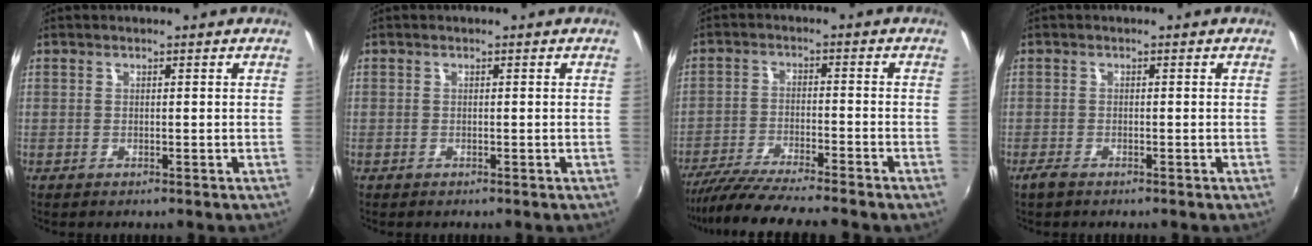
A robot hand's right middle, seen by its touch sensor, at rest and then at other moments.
{"total": 0.0}
{"total": 11.8, "force": [-10.5, -0.8, 5.4], "torque": [-0.116, -0.027, -0.181]}
{"total": 1.6, "force": [-1.3, 0.5, 0.8], "torque": [-0.021, -0.005, -0.028]}